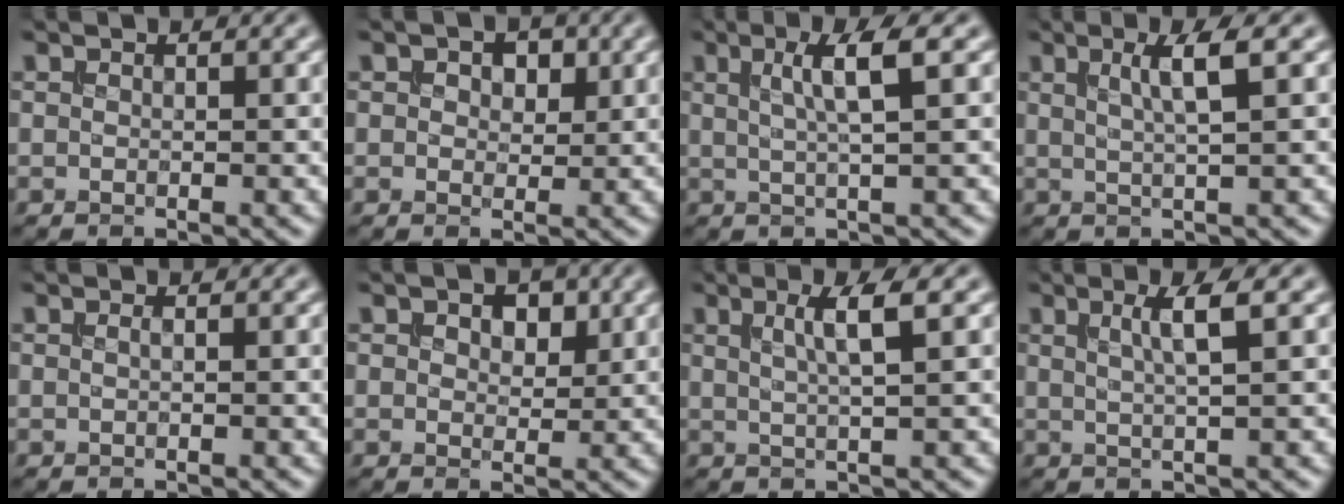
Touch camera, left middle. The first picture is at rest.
{"total": 2.5, "force": [1.1, 1.6, 1.6], "torque": [-0.024, 0.001, 0.012]}
{"total": 4.1, "force": [1.1, 0.8, 3.9], "torque": [-0.060, 0.003, 0.017]}
{"total": 3.4, "force": [1.0, 0.6, 3.2], "torque": [-0.046, 0.001, 0.016]}
{"total": 0.5, "force": [0.0, 0.2, 0.5], "torque": [-0.010, 0.000, -0.007]}
{"total": 3.1, "force": [1.4, 1.9, 2.0], "torque": [-0.027, 0.000, 0.018]}
{"total": 3.5, "force": [1.0, 0.7, 3.2], "torque": [-0.046, 0.002, 0.015]}
{"total": 3.1, "force": [0.9, 0.6, 2.9], "torque": [-0.040, 0.003, 0.012]}